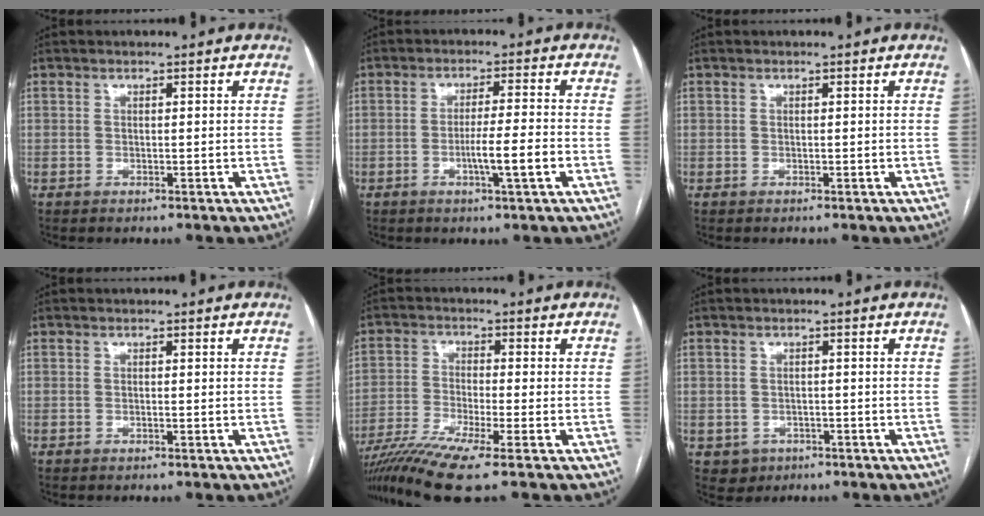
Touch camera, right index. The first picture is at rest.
{"total": 6.0, "force": [-2.0, -0.3, 5.6], "torque": [-0.094, -0.007, -0.034]}
{"total": 0.0}
{"total": 0.0}
{"total": 10.2, "force": [-7.2, -0.7, 7.2], "torque": [-0.132, -0.025, -0.127]}
{"total": 3.0, "force": [-1.3, 2.7, 0.3], "torque": [0.001, 0.008, -0.012]}